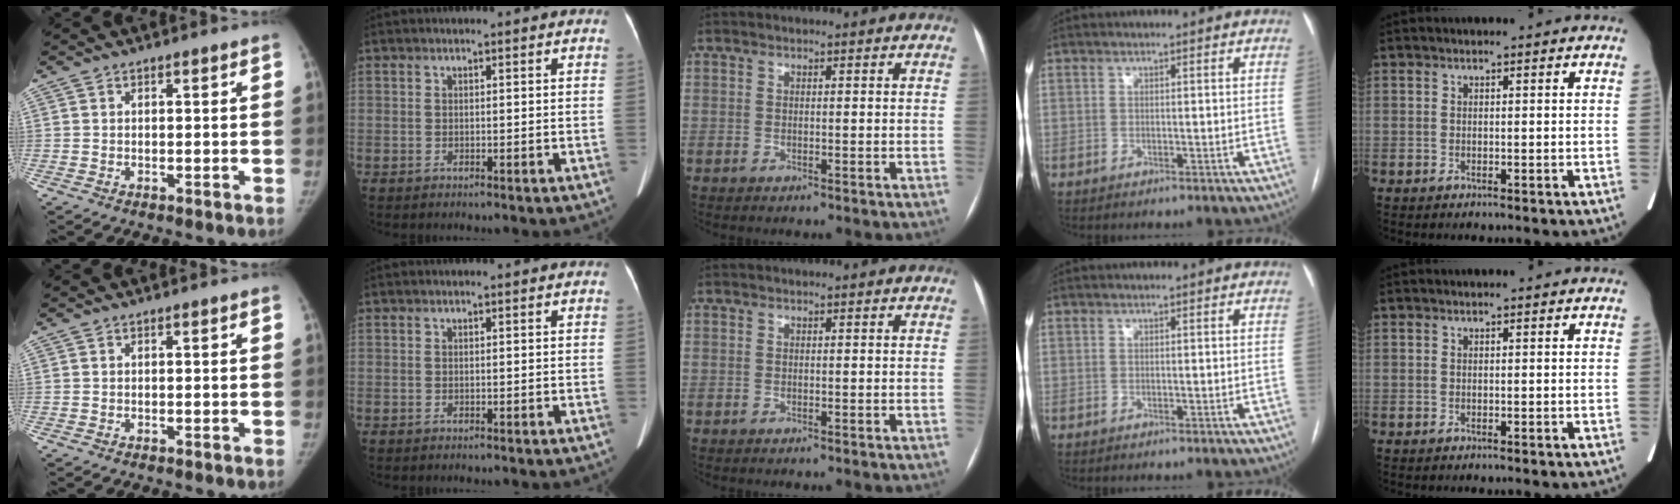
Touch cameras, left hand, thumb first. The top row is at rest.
{}